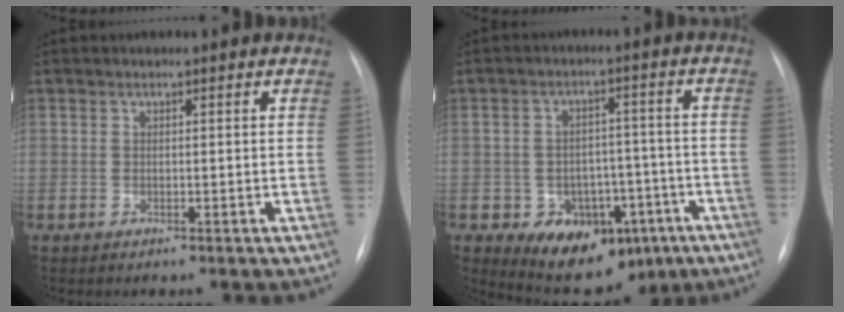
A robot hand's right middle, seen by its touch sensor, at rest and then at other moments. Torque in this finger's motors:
{"motor_torque": [0.24, -0.40, 0.17, 0.02]}